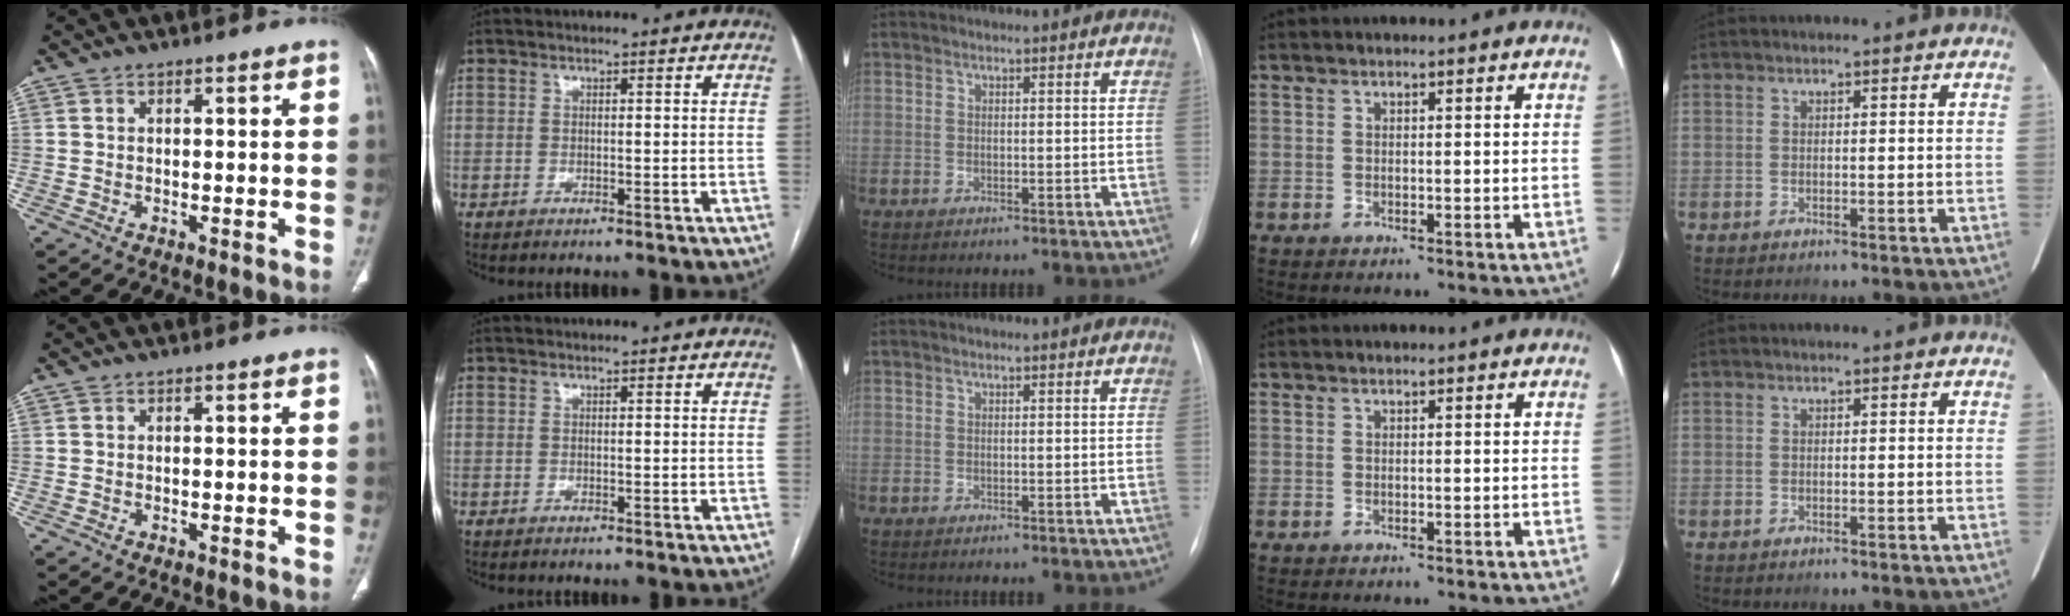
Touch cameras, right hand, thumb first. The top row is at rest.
{}